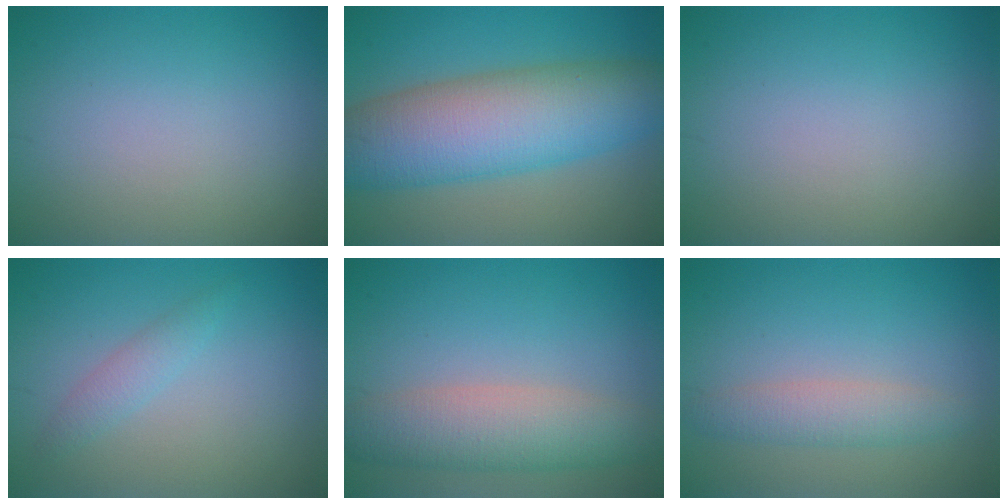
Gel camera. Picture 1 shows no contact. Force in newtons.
{"total": 10.8, "press": 10.8, "slide": 0.3}
{"total": 0.0}
{"total": 1.5, "press": 1.5, "slide": 0.1}
{"total": 5.3, "press": 5.3, "slide": 0.3}
{"total": 2.5, "press": 2.5, "slide": 0.1}